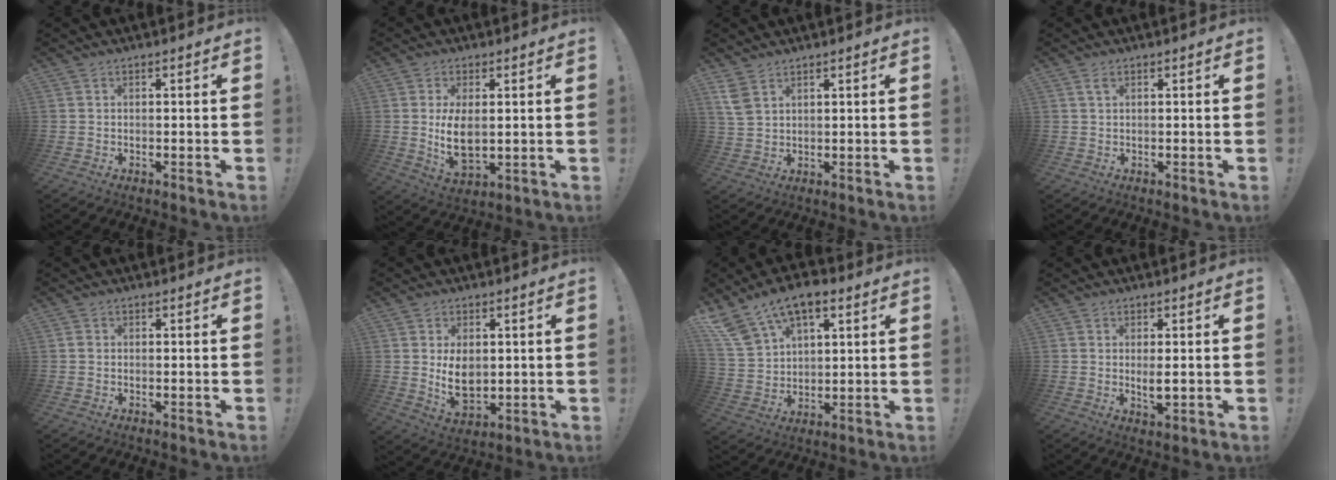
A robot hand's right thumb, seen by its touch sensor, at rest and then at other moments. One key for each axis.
{"total": 8.0, "fx": 0.9, "fy": 4.2, "fz": 6.7, "tx": -0.120, "ty": -0.018, "tz": 0.015}
{"total": 5.3, "fx": 3.2, "fy": 3.0, "fz": 2.9, "tx": -0.061, "ty": -0.011, "tz": 0.063}
{"total": 1.8, "fx": 1.0, "fy": 0.9, "fz": 1.2, "tx": -0.016, "ty": 0.000, "tz": 0.017}
{"total": 0.8, "fx": 0.1, "fy": 0.6, "fz": 0.4, "tx": -0.006, "ty": 0.004, "tz": 0.001}
{"total": 8.1, "fx": 1.2, "fy": 5.6, "fz": 5.7, "tx": -0.091, "ty": -0.013, "tz": 0.022}
{"total": 14.4, "fx": 8.8, "fy": 8.3, "fz": 7.8, "tx": -0.145, "ty": -0.045, "tz": 0.166}
{"total": 3.4, "fx": 0.5, "fy": 1.0, "fz": 3.3, "tx": -0.043, "ty": -0.009, "tz": 0.008}